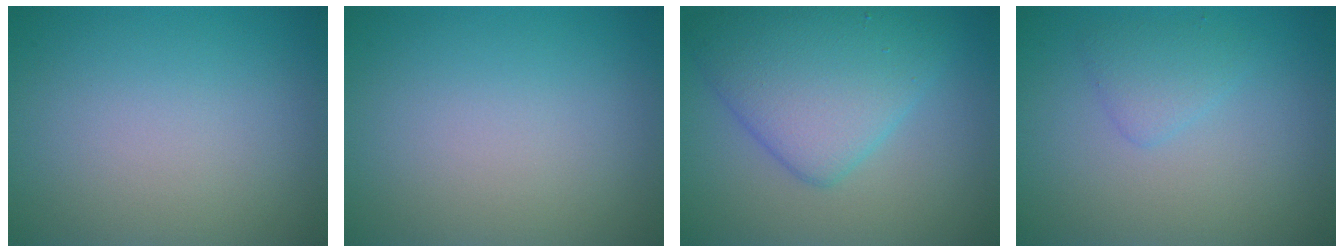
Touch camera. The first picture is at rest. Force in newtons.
{"total": 0.0}
{"total": 6.4, "press": 6.4, "slide": 0.3}
{"total": 1.6, "press": 1.6, "slide": 0.1}